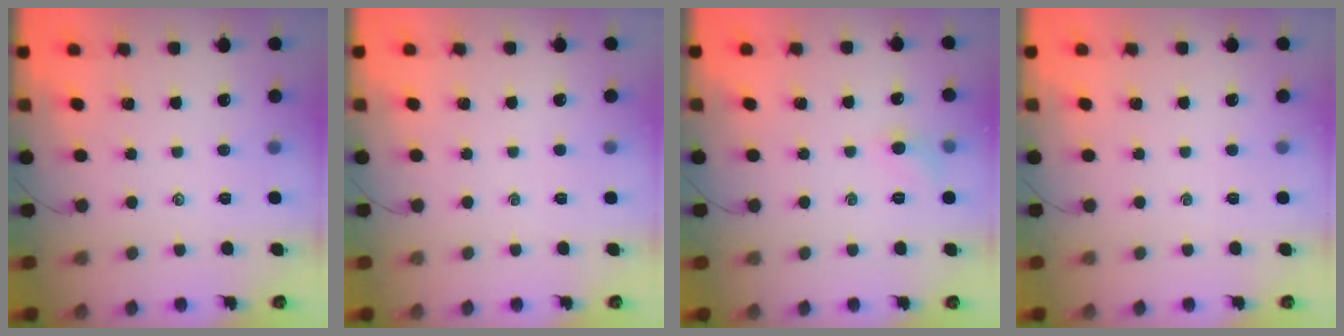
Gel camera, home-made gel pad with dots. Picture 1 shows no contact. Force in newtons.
{"total": 0.0}
{"total": 5.7, "press": 5.4, "slide": 1.8}
{"total": 0.0}